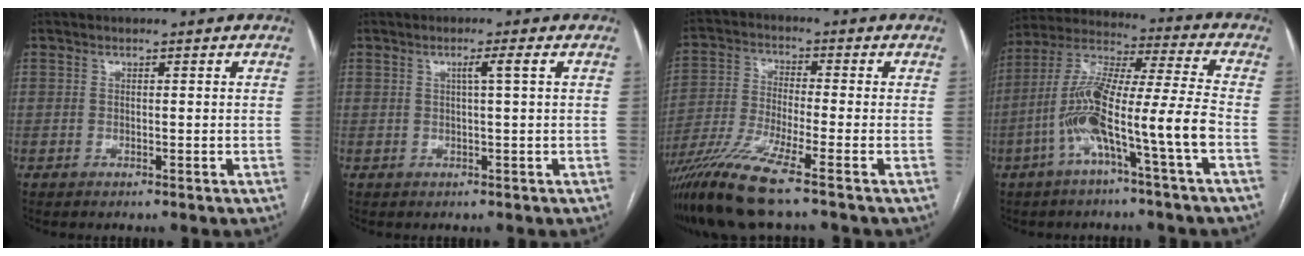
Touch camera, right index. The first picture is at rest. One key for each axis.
{"total": 2.0, "fx": 0.5, "fy": -0.5, "fz": 1.9, "tx": -0.031, "ty": 0.000, "tz": 0.011}
{"total": 11.5, "fx": -8.2, "fy": -1.0, "fz": 8.0, "tx": -0.158, "ty": -0.033, "tz": -0.154}
{"total": 14.4, "fx": -5.1, "fy": -0.1, "fz": 13.5, "tx": -0.264, "ty": 0.020, "tz": -0.100}